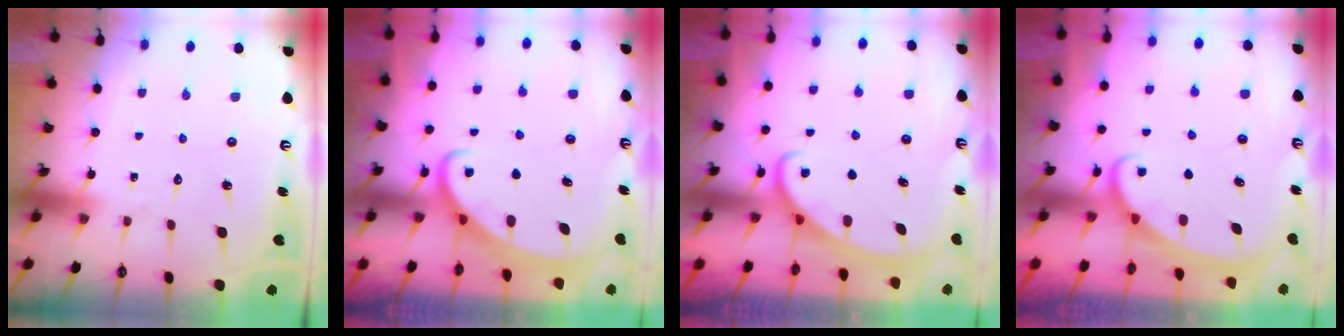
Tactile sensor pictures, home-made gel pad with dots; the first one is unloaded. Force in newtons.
{"total": 2.6, "press": 2.6, "slide": 0.3}
{"total": 2.7, "press": 2.7, "slide": 0.4}
{"total": 2.3, "press": 2.3, "slide": 0.3}